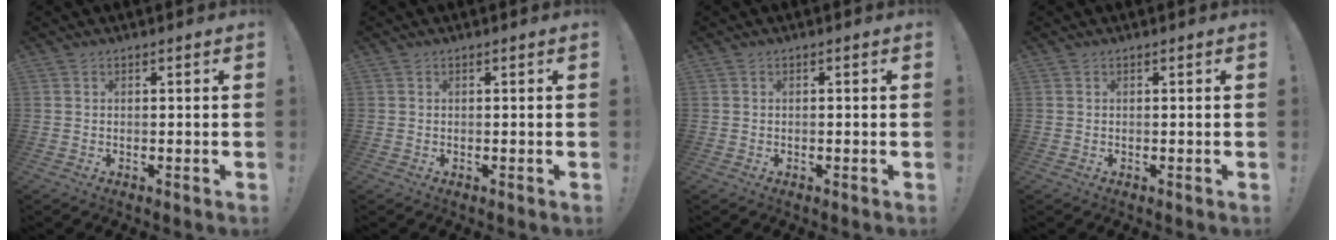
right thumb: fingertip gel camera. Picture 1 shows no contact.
{"total": 0.0}
{"total": 0.6, "force": [-0.3, 0.0, 0.4], "torque": [-0.007, -0.001, -0.006]}
{"total": 0.0}